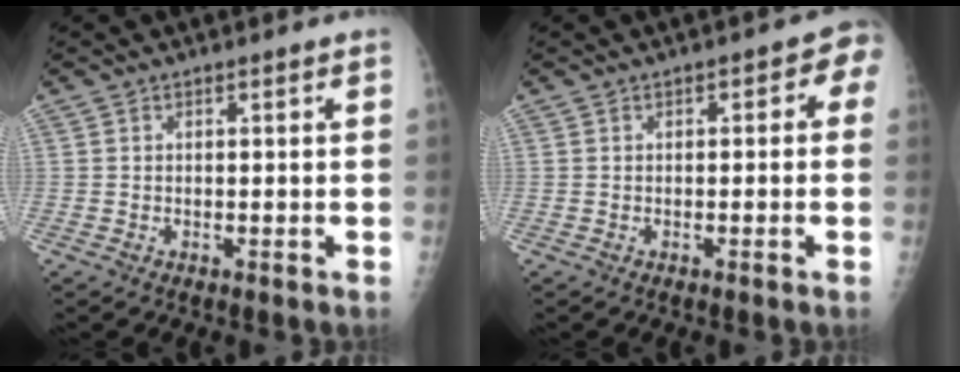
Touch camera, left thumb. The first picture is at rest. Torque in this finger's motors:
{"motor_torque": [-0.18, 0.17, -0.22, 0.01, 0.05]}